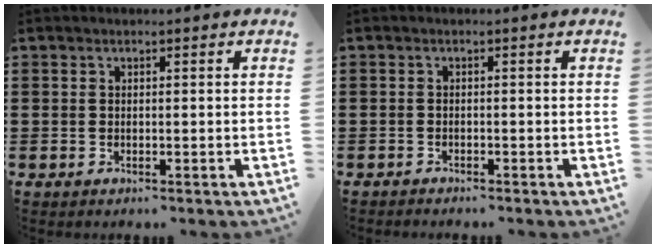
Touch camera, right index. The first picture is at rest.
{"total": 0.8, "force": [-0.8, 0.0, 0.0], "torque": [-0.002, 0.000, -0.016]}